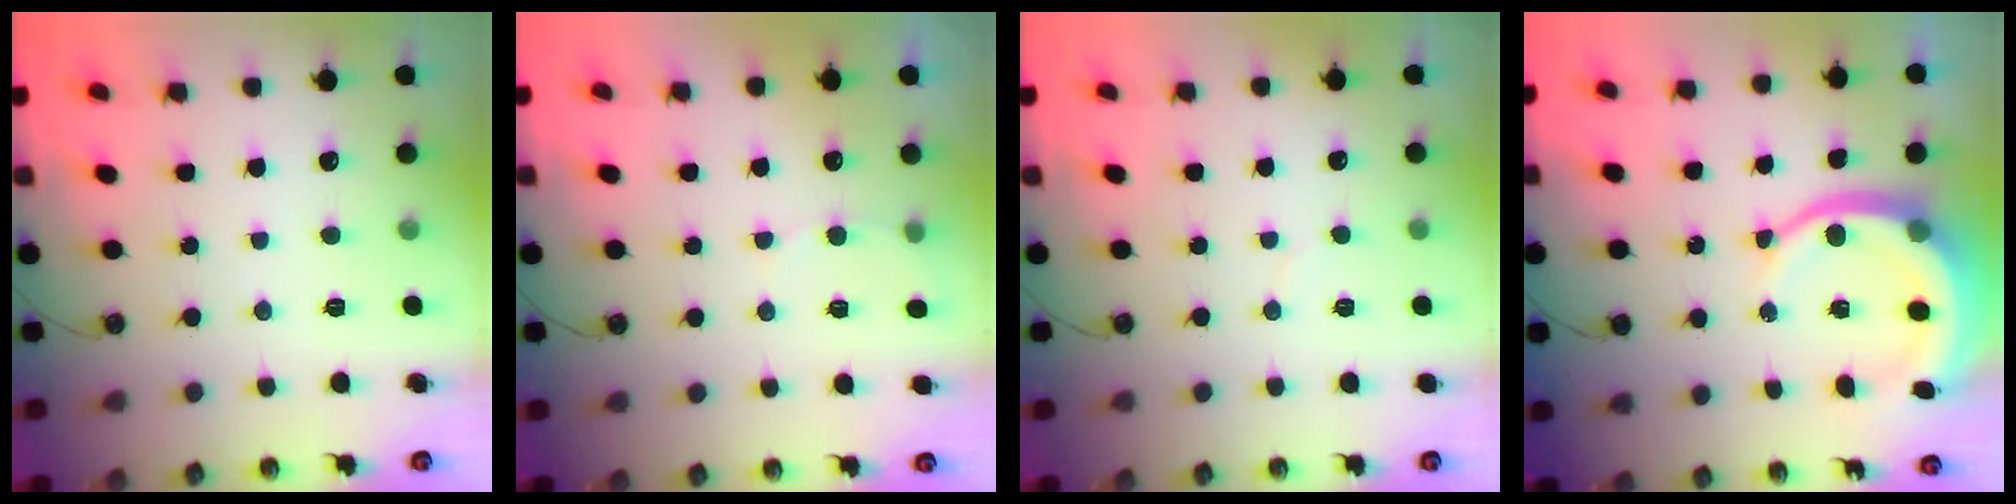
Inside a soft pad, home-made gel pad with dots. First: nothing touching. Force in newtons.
{"total": 4.3, "press": 4.2, "slide": 1.2}
{"total": 2.9, "press": 2.9, "slide": 0.2}
{"total": 11.0, "press": 10.9, "slide": 2.0}